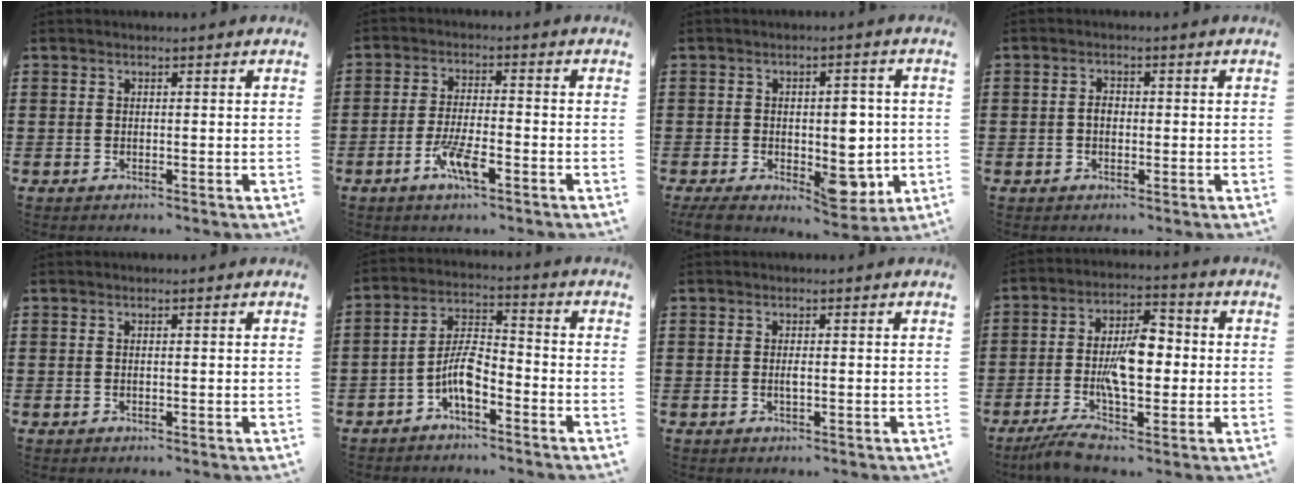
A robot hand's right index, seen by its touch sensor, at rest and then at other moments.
{"total": 5.9, "force": [-3.1, 1.4, 4.9], "torque": [-0.105, -0.005, -0.059]}
{"total": 8.1, "force": [-2.1, 4.5, 6.4], "torque": [-0.076, 0.001, -0.036]}
{"total": 1.5, "force": [-0.2, 0.9, 1.2], "torque": [-0.023, 0.004, -0.005]}
{"total": 0.0}
{"total": 6.5, "force": [-3.5, 2.3, 5.0], "torque": [-0.116, 0.001, -0.072]}
{"total": 0.9, "force": [-0.1, 0.2, 0.8], "torque": [-0.017, -0.003, -0.001]}
{"total": 10.0, "force": [-1.3, 4.3, 8.9], "torque": [-0.181, 0.000, -0.025]}